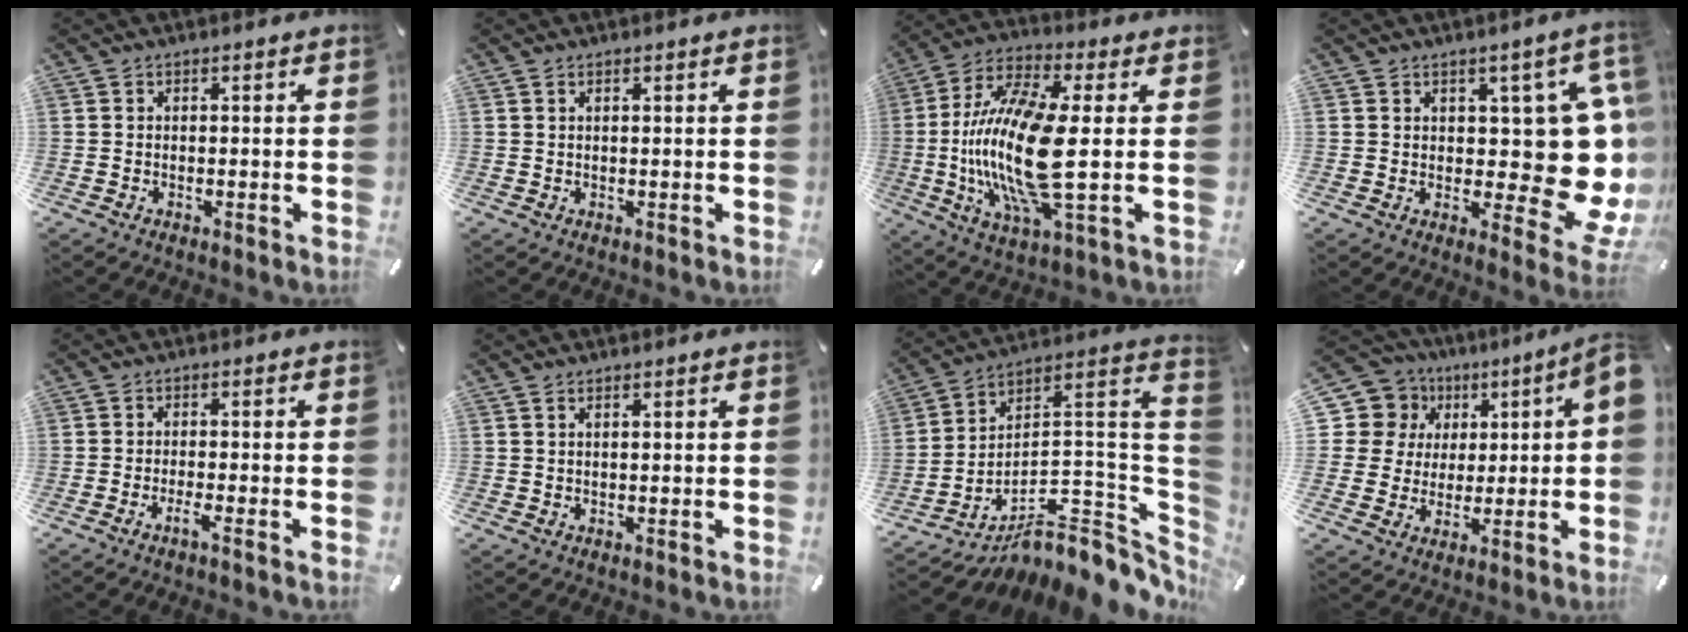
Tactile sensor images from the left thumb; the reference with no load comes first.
{"total": 0.7, "force": [0.4, 0.0, 0.6], "torque": [-0.011, -0.002, 0.007]}
{"total": 20.4, "force": [0.0, 5.2, 19.7], "torque": [-0.432, -0.033, -0.010]}
{"total": 17.0, "force": [2.6, 8.5, 14.6], "torque": [-0.178, -0.037, 0.057]}
{"total": 2.6, "force": [-1.5, 0.1, 2.1], "torque": [-0.034, -0.001, -0.025]}
{"total": 0.9, "force": [0.6, -0.1, 0.7], "torque": [-0.014, -0.002, 0.012]}
{"total": 10.6, "force": [-7.2, 5.1, 5.8], "torque": [-0.012, -0.047, -0.116]}
{"total": 12.2, "force": [2.8, 11.1, 4.2], "torque": [-0.070, -0.011, 0.059]}